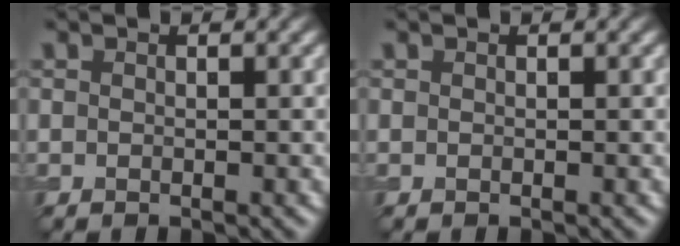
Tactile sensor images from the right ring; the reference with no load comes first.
{"total": 0.0}